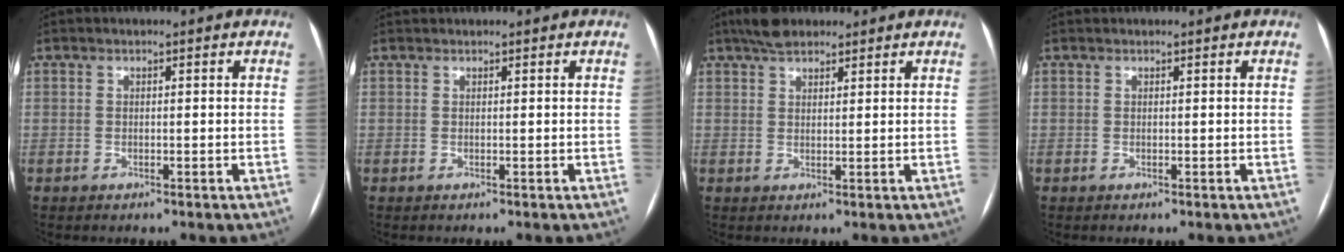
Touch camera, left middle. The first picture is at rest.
{"total": 1.3, "force": [1.3, 0.2, 0.2], "torque": [-0.008, 0.028, 0.025]}
{"total": 4.5, "force": [3.6, 1.8, 2.0], "torque": [-0.043, 0.017, 0.064]}
{"total": 0.6, "force": [0.6, 0.1, 0.0], "torque": [-0.004, 0.020, 0.014]}